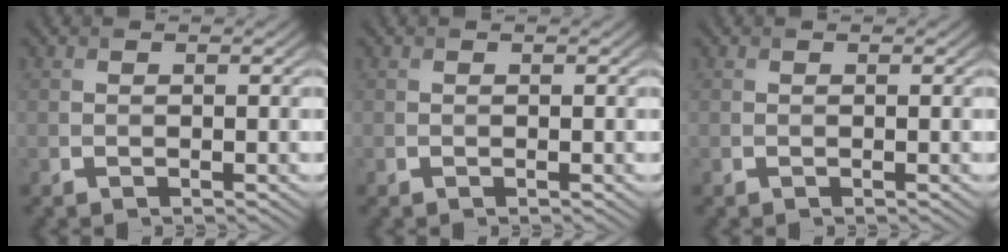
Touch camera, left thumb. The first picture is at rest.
{"total": 0.0}
{"total": 0.0}